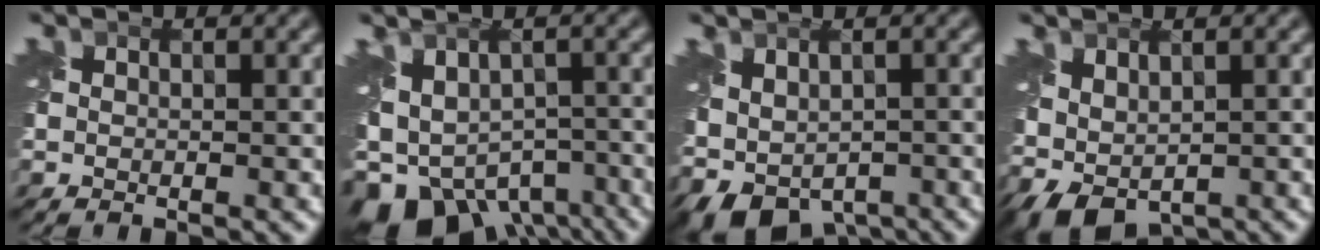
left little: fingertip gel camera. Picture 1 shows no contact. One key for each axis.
{"total": 10.1, "fx": -6.1, "fy": 6.1, "fz": 5.1, "tx": -0.093, "ty": -0.021, "tz": -0.074}
{"total": 6.1, "fx": -2.7, "fy": 3.8, "fz": 3.8, "tx": -0.068, "ty": -0.019, "tz": -0.030}
{"total": 3.6, "fx": -0.2, "fy": 2.5, "fz": 2.5, "tx": -0.048, "ty": 0.001, "tz": 0.007}